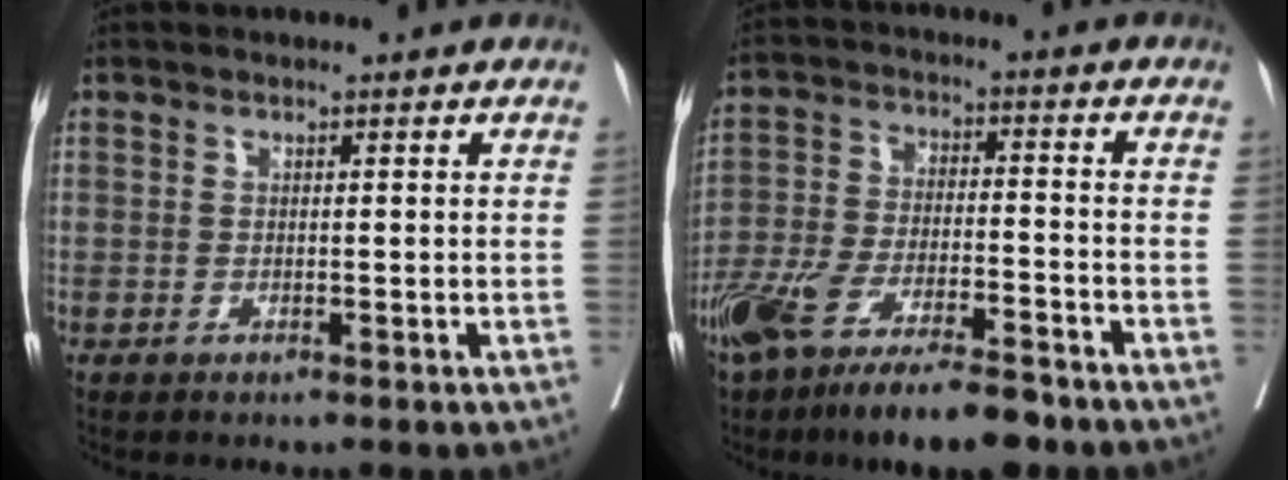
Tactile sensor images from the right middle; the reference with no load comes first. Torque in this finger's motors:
{"motor_torque": [0.51, -0.38, 0.30, 0.15]}